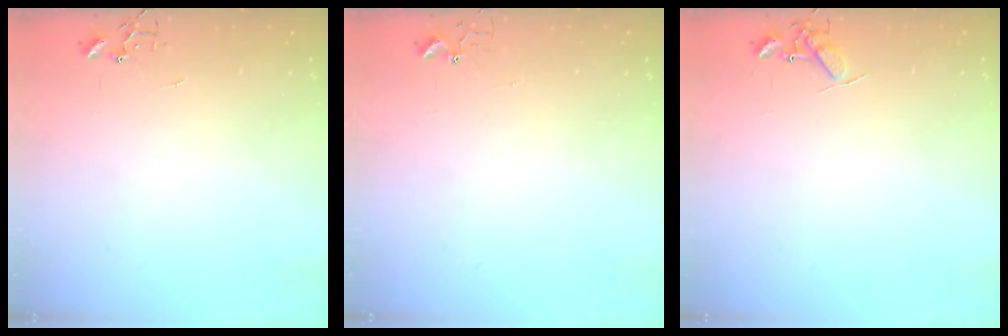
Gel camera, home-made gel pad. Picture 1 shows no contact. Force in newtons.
{"total": 2.7, "press": 2.7, "slide": 0.3}
{"total": 7.2, "press": 7.2, "slide": 0.9}